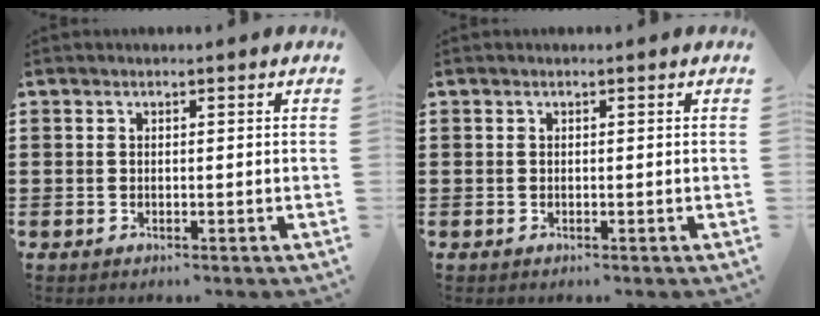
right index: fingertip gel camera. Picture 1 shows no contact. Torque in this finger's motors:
{"motor_torque": [0.00, 0.00, 0.00, 0.00]}